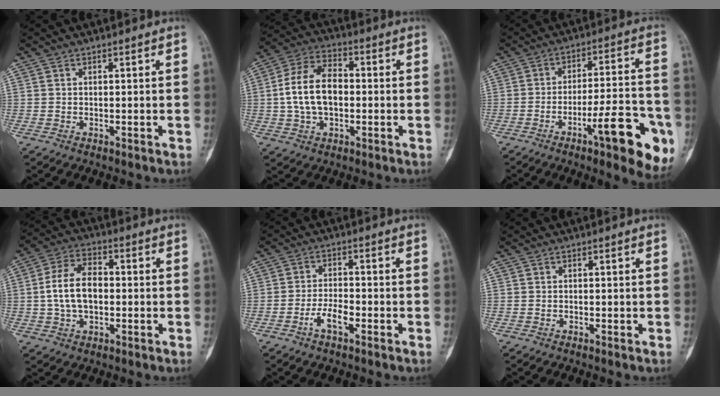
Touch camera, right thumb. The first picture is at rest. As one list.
[{"total": 12.4, "force": [-0.3, 7.9, 9.6], "torque": [-0.172, 0.026, -0.014]}, {"total": 17.7, "force": [-7.4, 4.4, 15.5], "torque": [-0.193, 0.033, -0.101]}, {"total": 10.2, "force": [-0.4, 6.4, 7.9], "torque": [-0.141, 0.022, -0.015]}, {"total": 4.6, "force": [-2.3, 1.8, 3.6], "torque": [-0.067, 0.016, -0.045]}, {"total": 0.0}]